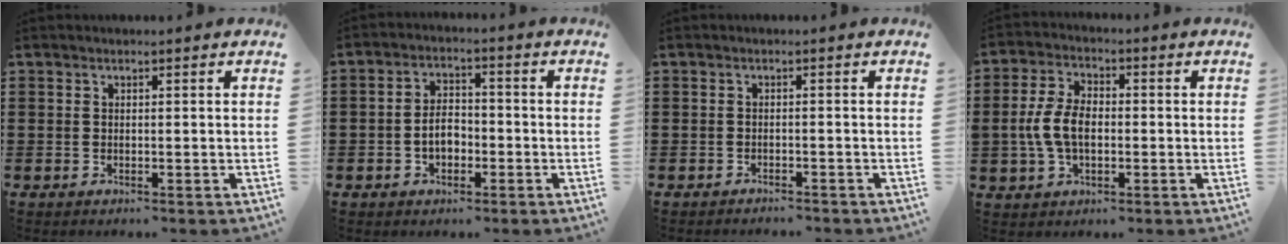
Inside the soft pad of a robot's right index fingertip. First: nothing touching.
{"total": 4.2, "force": [-1.4, 2.7, 3.0], "torque": [-0.056, 0.008, -0.026]}
{"total": 1.0, "force": [-1.0, 0.0, 0.0], "torque": [-0.002, 0.001, -0.021]}
{"total": 6.9, "force": [-0.9, 4.2, 5.4], "torque": [-0.135, 0.001, -0.024]}